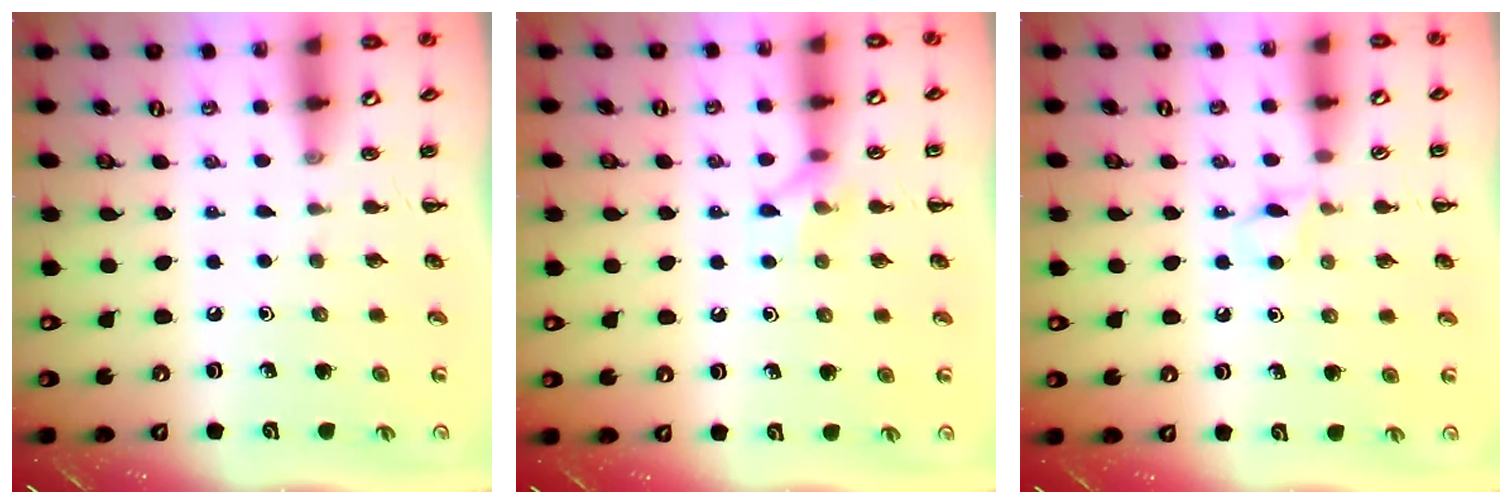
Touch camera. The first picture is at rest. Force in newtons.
{"total": 6.6, "press": 6.5, "slide": 0.9}
{"total": 3.8, "press": 3.6, "slide": 1.3}